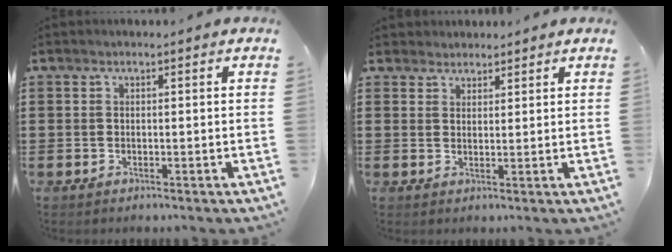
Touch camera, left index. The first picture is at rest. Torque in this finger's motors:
{"motor_torque": [0.31, 0.29, 0.09, 0.00]}